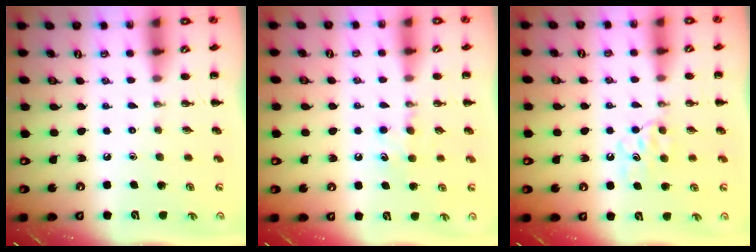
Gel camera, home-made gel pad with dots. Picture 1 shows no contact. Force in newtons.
{"total": 6.5, "press": 6.3, "slide": 1.7}
{"total": 5.8, "press": 5.6, "slide": 1.6}